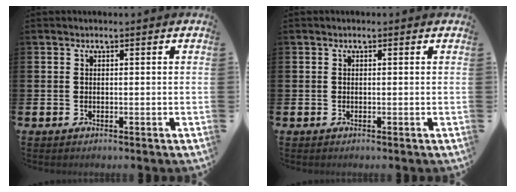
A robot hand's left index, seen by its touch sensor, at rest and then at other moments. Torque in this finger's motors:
{"motor_torque": [0.65, -1.33, 0.22, 0.03]}